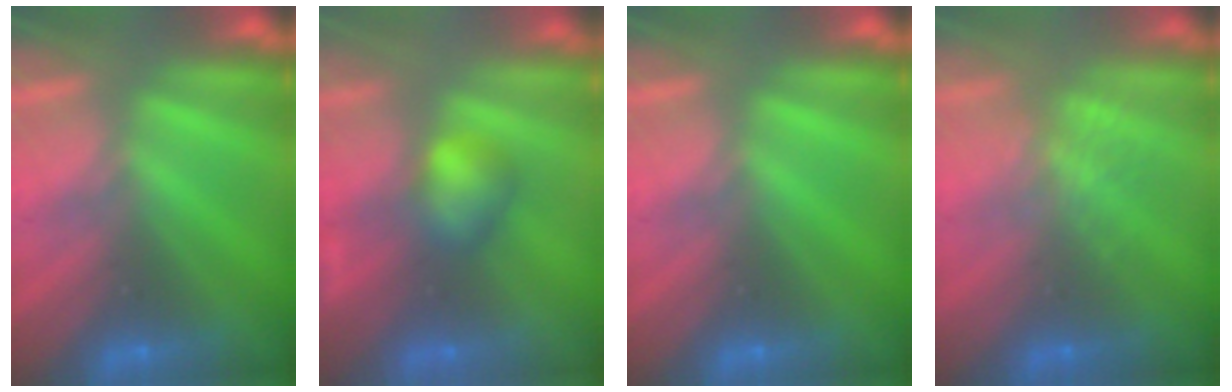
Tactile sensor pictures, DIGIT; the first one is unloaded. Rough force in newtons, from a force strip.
{"total": 2.7}
{"total": 0.0}
{"total": 1.0}